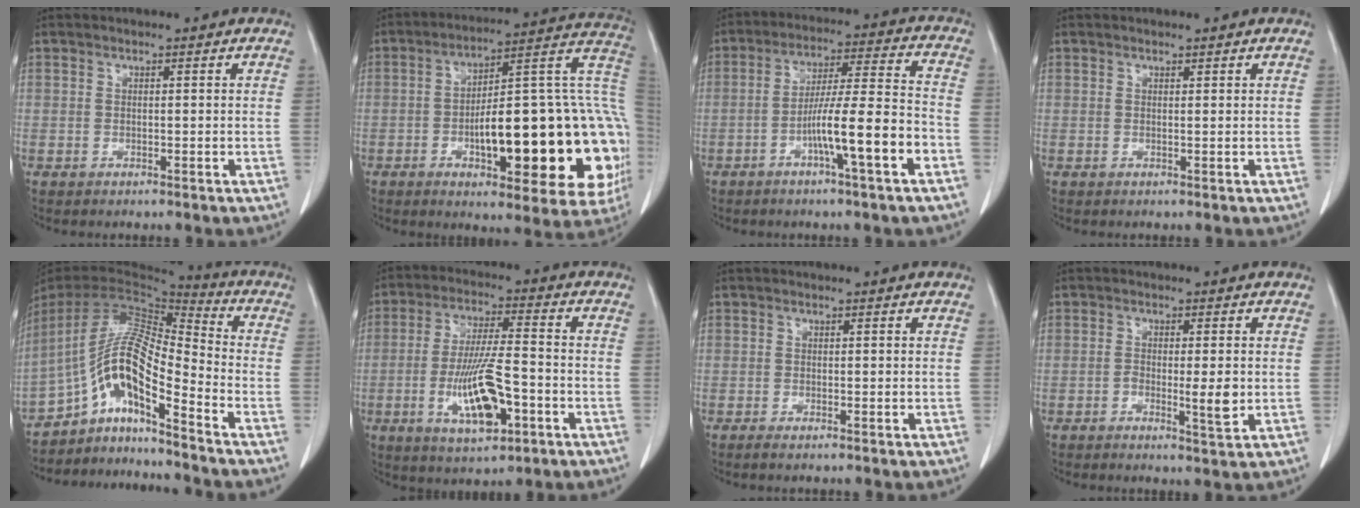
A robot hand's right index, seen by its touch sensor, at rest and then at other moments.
{"total": 28.8, "force": [-4.9, 7.3, 27.4], "torque": [-0.289, 0.029, -0.062]}
{"total": 11.6, "force": [-4.8, 0.1, 10.6], "torque": [-0.181, 0.010, -0.080]}
{"total": 0.0}
{"total": 13.7, "force": [-8.6, 1.8, 10.5], "torque": [-0.203, 0.021, -0.155]}
{"total": 11.8, "force": [-3.9, 2.7, 10.8], "torque": [-0.207, -0.006, -0.062]}
{"total": 0.9, "force": [-0.7, 0.0, 0.6], "torque": [-0.013, -0.002, -0.012]}
{"total": 3.8, "force": [-0.6, 0.6, 3.7], "torque": [-0.059, -0.005, -0.008]}